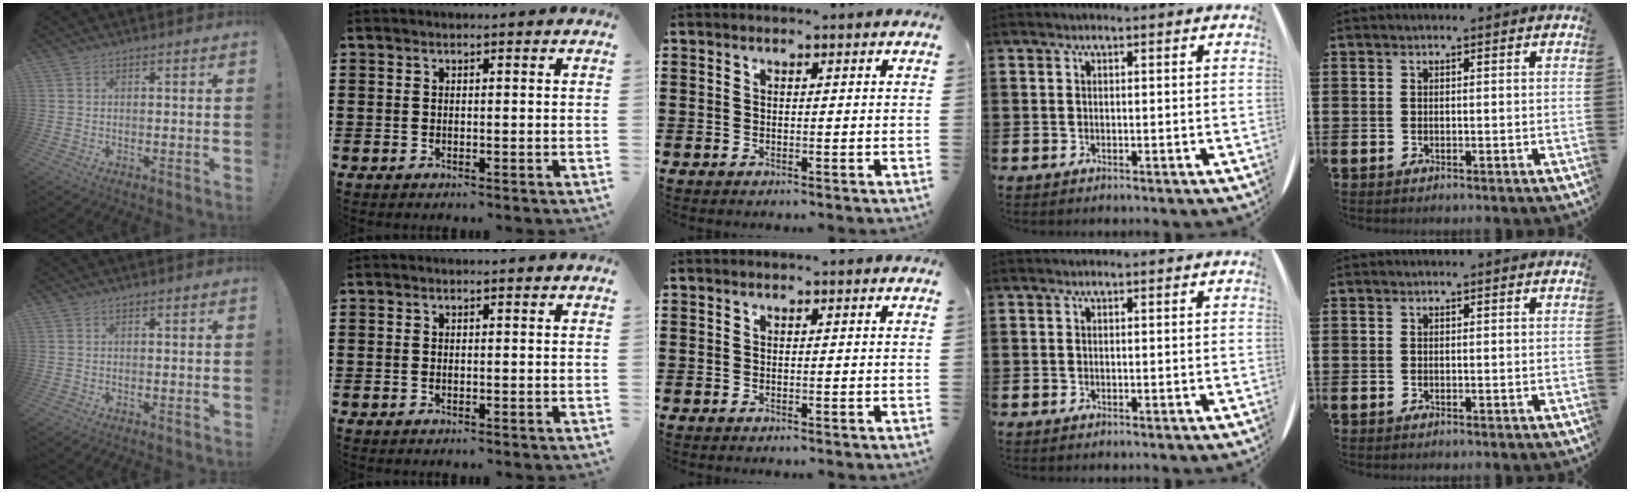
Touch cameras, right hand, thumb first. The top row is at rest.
{}